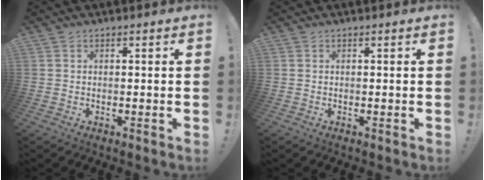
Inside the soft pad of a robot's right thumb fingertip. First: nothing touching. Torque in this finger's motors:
{"motor_torque": [0.00, 0.00, -0.19, 0.12, 0.02]}